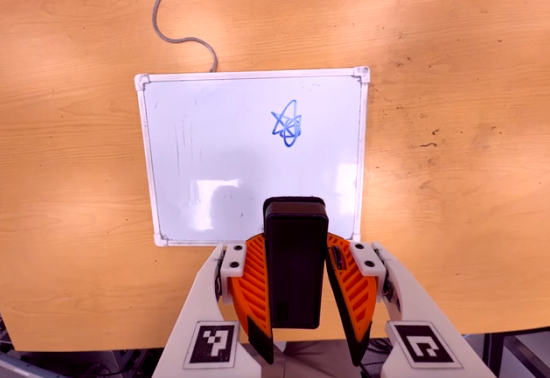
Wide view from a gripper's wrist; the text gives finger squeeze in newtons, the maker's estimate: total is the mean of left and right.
{"total": 6.2, "left": 4.9, "right": 7.5}